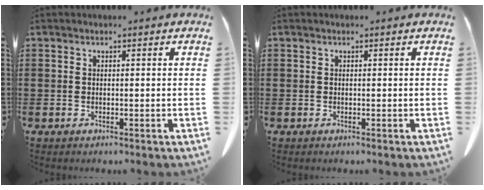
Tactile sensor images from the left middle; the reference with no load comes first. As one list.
[{"total": 0.0}]